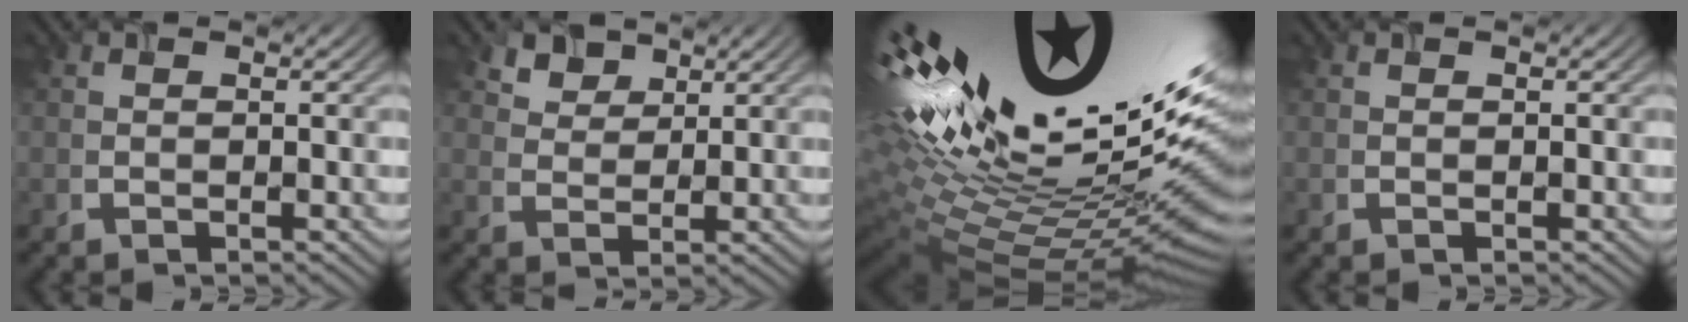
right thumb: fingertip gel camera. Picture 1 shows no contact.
{"total": 2.8, "force": [1.9, 1.9, 0.7], "torque": [-0.023, -0.004, 0.045]}
{"total": 20.3, "force": [5.6, 7.5, 18.0], "torque": [-0.301, -0.004, 0.129]}
{"total": 0.0}